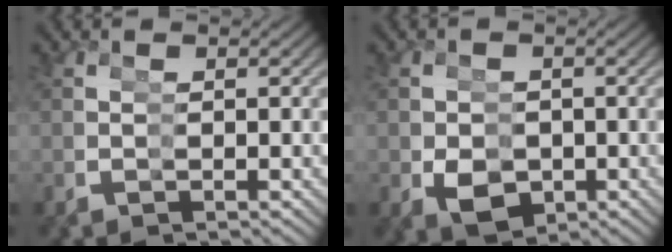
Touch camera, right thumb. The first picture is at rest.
{"total": 4.1, "force": [-0.4, 3.3, 2.4], "torque": [-0.050, -0.012, 0.008]}